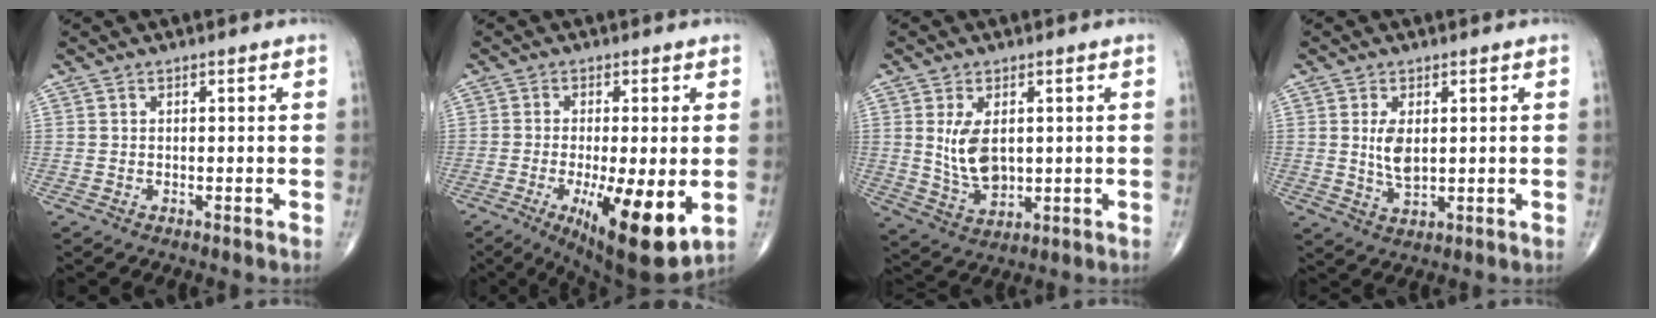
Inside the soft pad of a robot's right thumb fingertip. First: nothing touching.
{"total": 14.6, "force": [-3.8, 3.8, 13.6], "torque": [-0.202, -0.025, -0.048]}
{"total": 7.9, "force": [1.2, 4.6, 6.2], "torque": [-0.104, -0.015, 0.037]}
{"total": 5.0, "force": [0.8, 2.5, 4.3], "torque": [-0.077, -0.011, 0.021]}